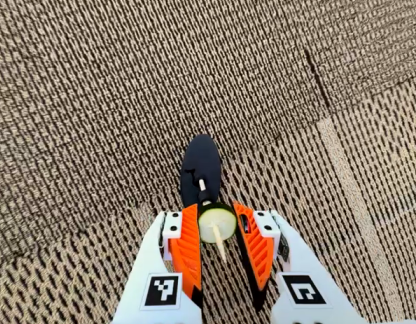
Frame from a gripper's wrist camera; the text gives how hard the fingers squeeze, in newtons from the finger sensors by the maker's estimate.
{"total": 8.6, "left": 7.9, "right": 9.3}